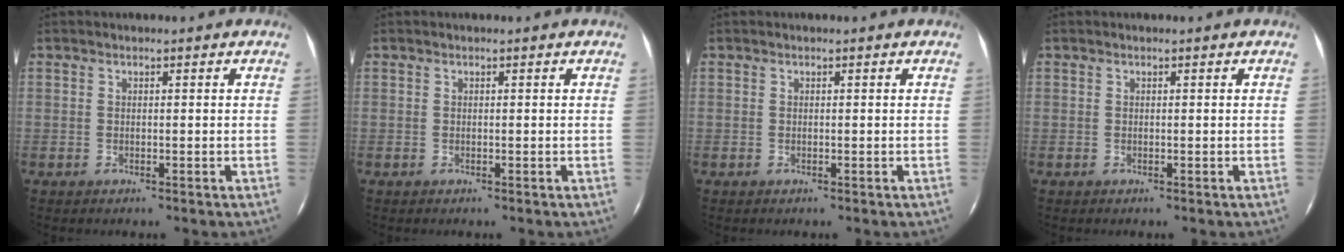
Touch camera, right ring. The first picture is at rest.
{"total": 0.0}
{"total": 0.0}
{"total": 0.0}